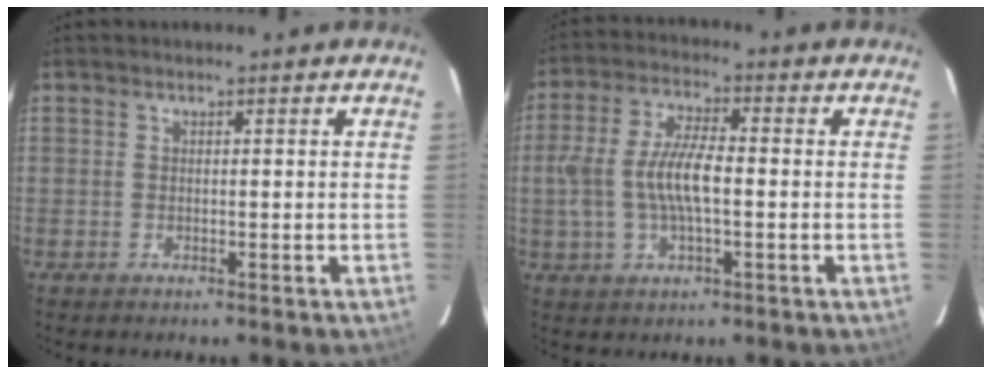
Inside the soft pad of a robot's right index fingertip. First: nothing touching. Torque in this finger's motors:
{"motor_torque": [1.32, -0.34, 0.57, 0.18]}